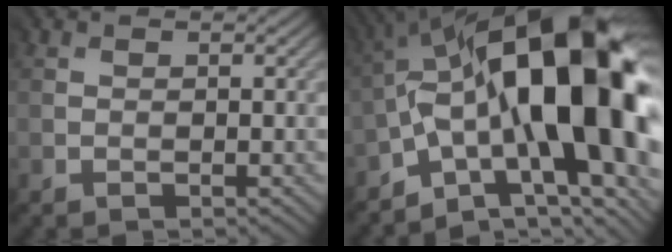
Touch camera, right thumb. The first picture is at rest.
{"total": 19.4, "force": [-1.4, 8.7, 17.3], "torque": [-0.246, 0.029, -0.043]}